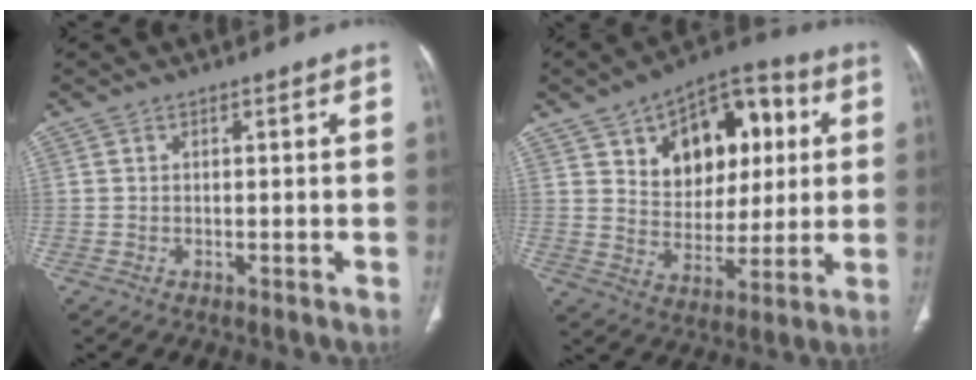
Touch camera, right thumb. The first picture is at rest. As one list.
[{"total": 18.5, "force": [6.0, 12.1, 12.6], "torque": [-0.123, 0.000, 0.097]}]